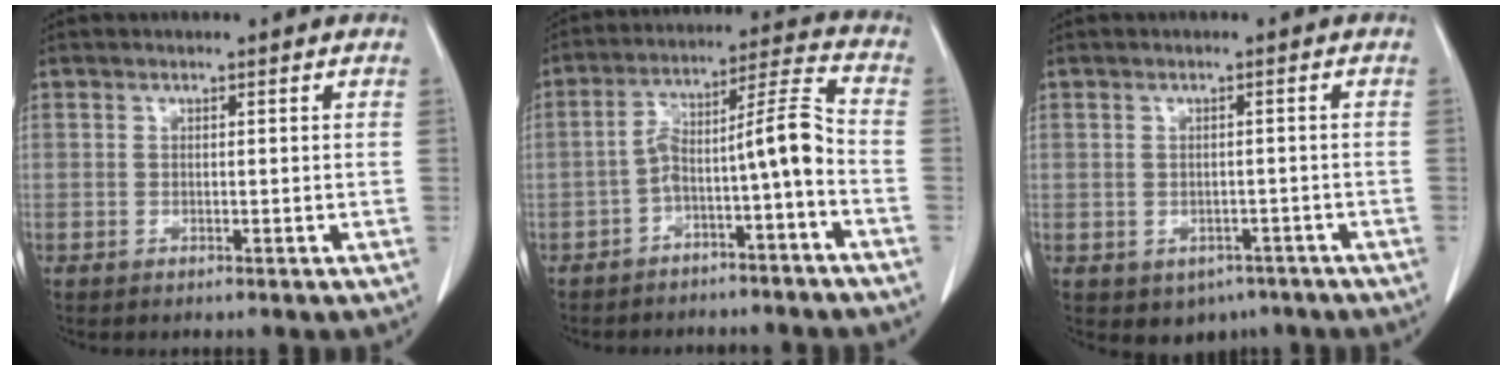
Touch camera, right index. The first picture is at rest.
{"total": 9.4, "force": [-4.2, 0.5, 8.4], "torque": [-0.132, 0.049, -0.064]}
{"total": 4.1, "force": [-2.3, 3.2, 1.2], "torque": [-0.007, 0.005, -0.022]}